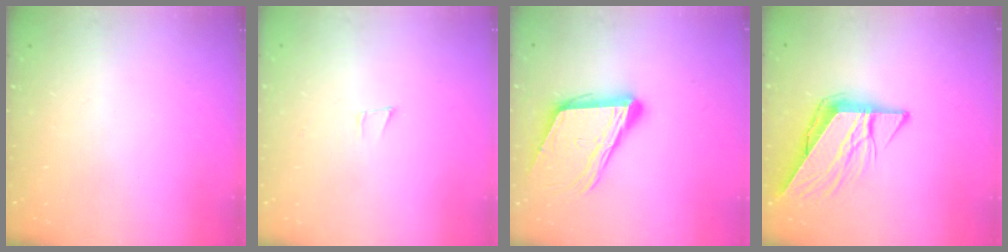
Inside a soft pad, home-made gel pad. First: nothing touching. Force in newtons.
{"total": 3.7, "press": 2.5, "slide": 2.6}
{"total": 16.0, "press": 15.6, "slide": 3.7}
{"total": 10.2, "press": 10.1, "slide": 1.3}